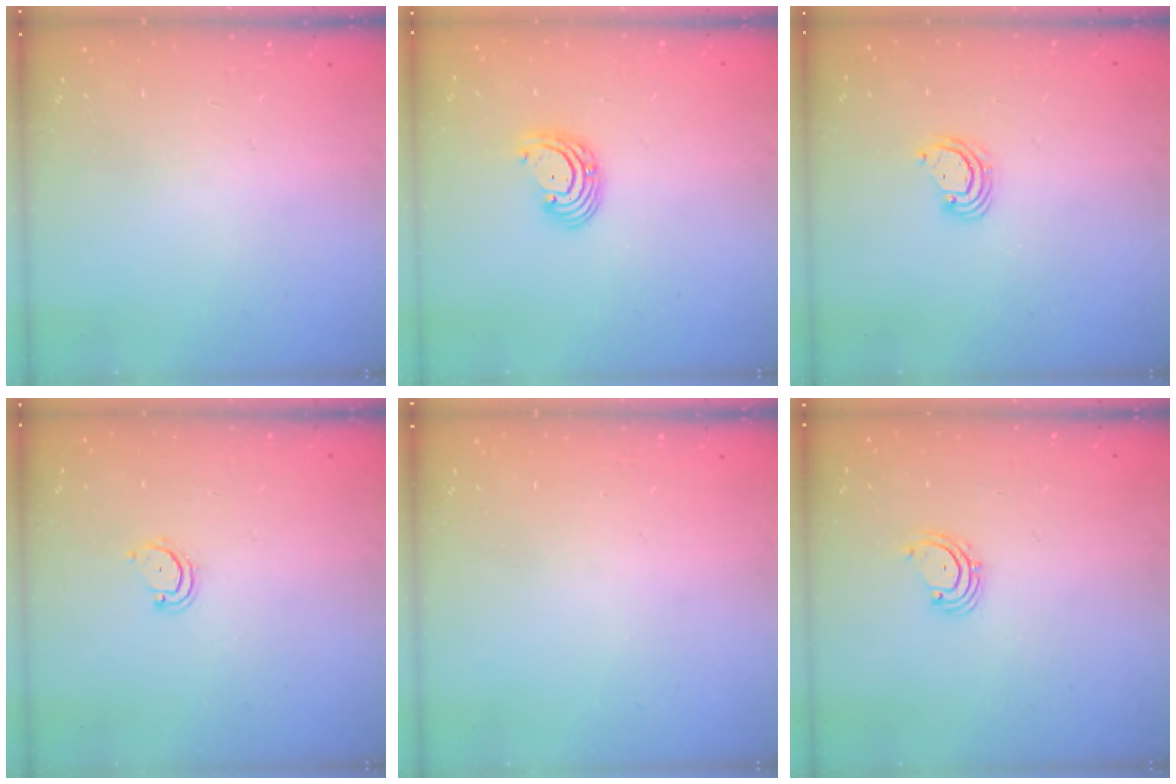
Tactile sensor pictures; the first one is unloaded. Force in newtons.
{"total": 3.9, "press": 3.9, "slide": 0.3}
{"total": 2.8, "press": 2.8, "slide": 0.3}
{"total": 3.3, "press": 3.3, "slide": 0.2}
{"total": 0.0}
{"total": 2.0, "press": 2.0, "slide": 0.4}